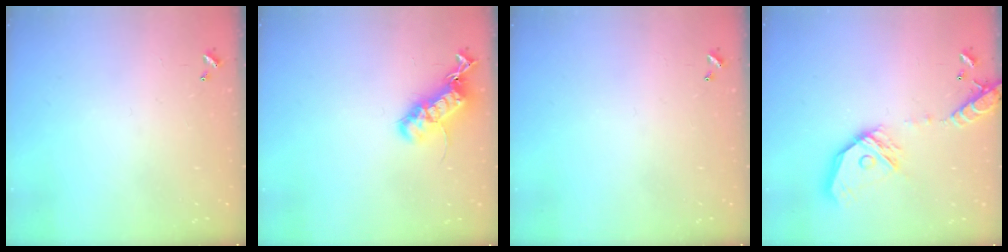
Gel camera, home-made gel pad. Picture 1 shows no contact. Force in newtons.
{"total": 17.2, "press": 17.2, "slide": 0.8}
{"total": 0.0}
{"total": 17.7, "press": 17.4, "slide": 3.0}